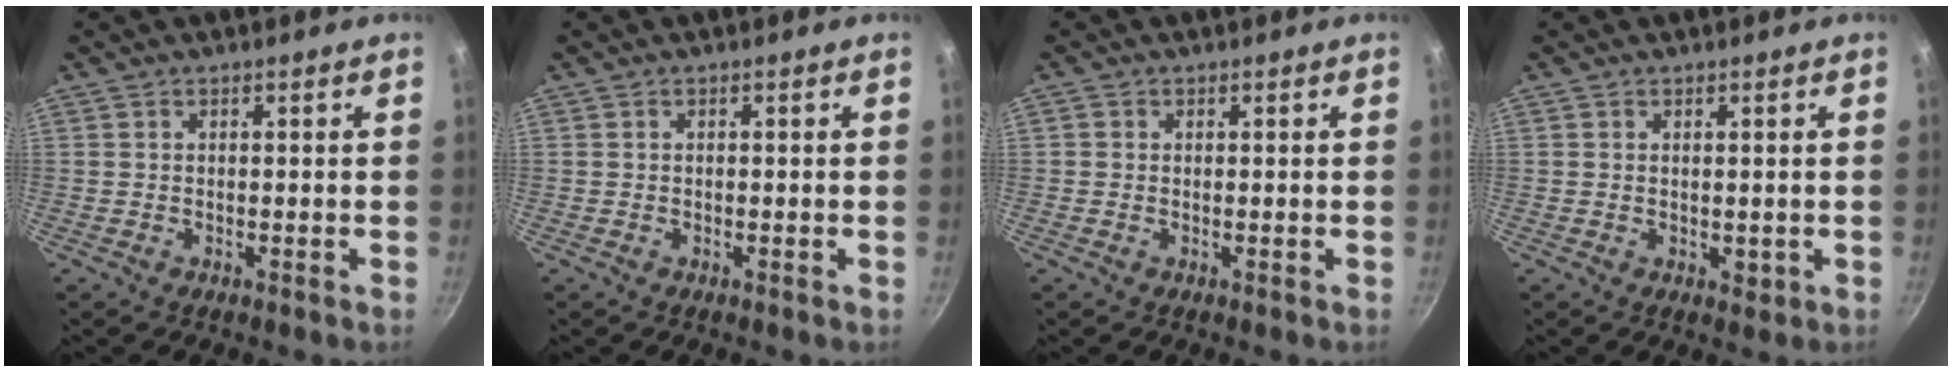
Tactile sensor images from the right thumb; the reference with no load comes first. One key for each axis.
{"total": 0.0}
{"total": 0.7, "fx": 0.0, "fy": 0.7, "fz": 0.2, "tx": -0.001, "ty": 0.002, "tz": -0.002}
{"total": 1.5, "fx": 0.1, "fy": 1.0, "fz": 1.1, "tx": -0.013, "ty": -0.002, "tz": 0.002}